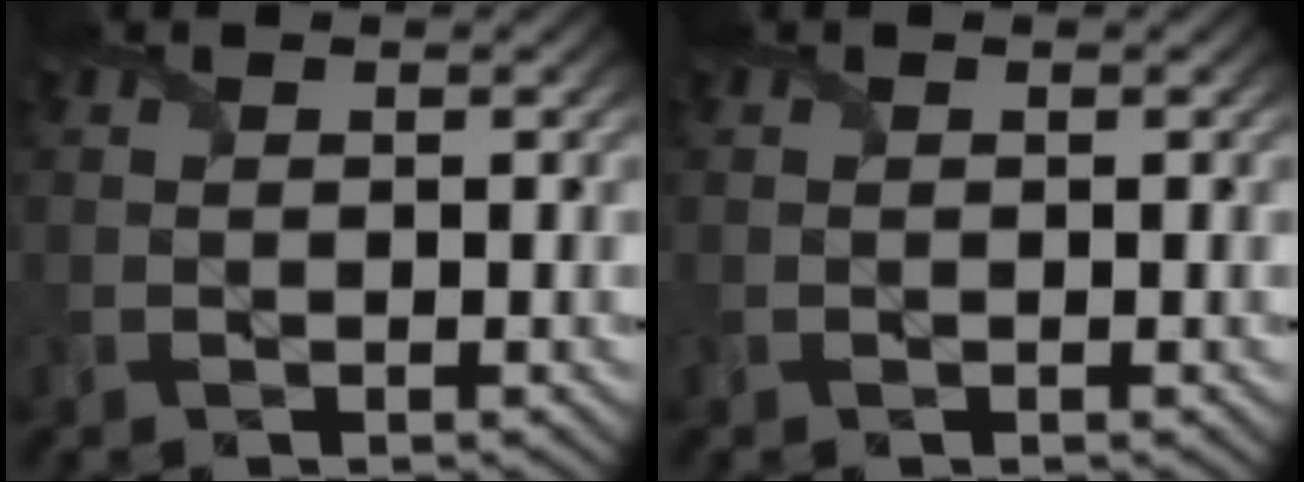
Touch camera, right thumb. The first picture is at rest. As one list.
[{"total": 0.0}]